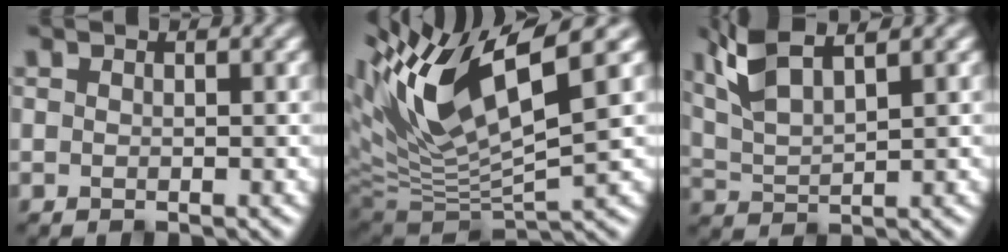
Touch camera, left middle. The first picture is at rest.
{"total": 11.1, "force": [4.8, 3.2, 9.4], "torque": [-0.185, 0.005, 0.094]}
{"total": 5.5, "force": [3.6, 1.5, 3.8], "torque": [-0.080, 0.020, 0.074]}